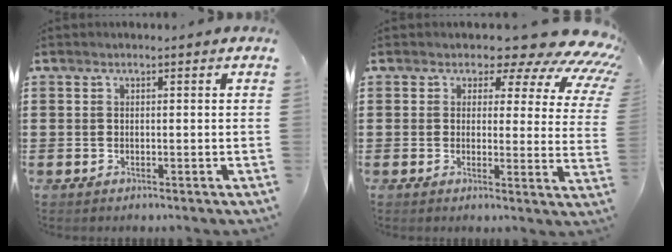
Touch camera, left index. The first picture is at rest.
{"total": 6.6, "force": [5.0, 2.8, 3.2], "torque": [-0.045, -0.042, 0.080]}